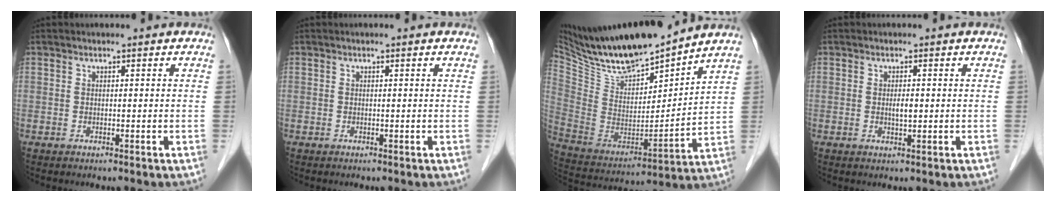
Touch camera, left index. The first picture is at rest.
{"total": 0.0}
{"total": 19.5, "force": [17.4, 2.4, 8.6], "torque": [-0.169, -0.014, 0.319]}
{"total": 1.4, "force": [0.1, 0.4, 1.3], "torque": [-0.023, -0.001, 0.002]}